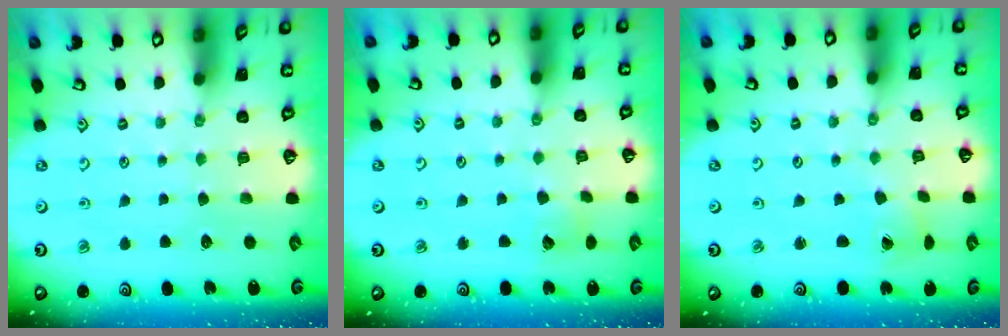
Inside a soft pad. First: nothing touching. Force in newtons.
{"total": 5.2, "press": 5.1, "slide": 0.8}
{"total": 1.7, "press": 1.7, "slide": 0.2}